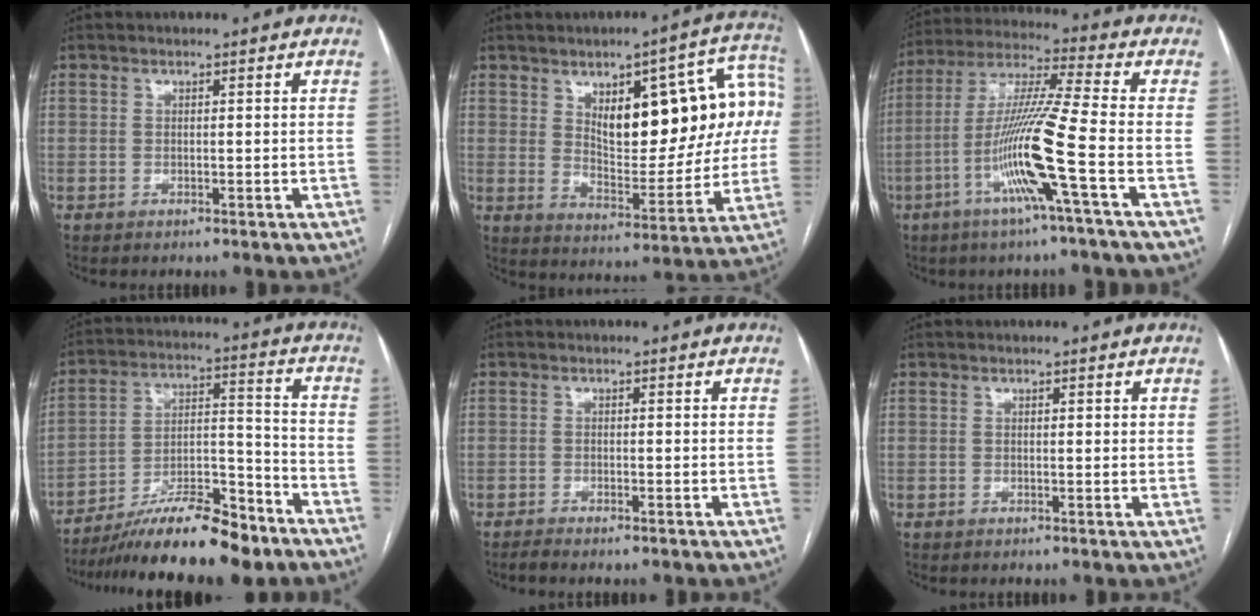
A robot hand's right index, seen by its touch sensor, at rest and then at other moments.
{"total": 19.2, "force": [4.9, 7.5, 16.9], "torque": [-0.225, 0.029, 0.077]}
{"total": 14.0, "force": [-5.0, -1.7, 13.0], "torque": [-0.260, -0.008, -0.102]}
{"total": 16.8, "force": [-13.3, 3.1, 9.7], "torque": [-0.163, 0.012, -0.227]}
{"total": 2.3, "force": [-1.8, 0.2, 1.4], "torque": [-0.022, -0.004, -0.026]}
{"total": 0.6, "force": [0.3, 0.2, 0.5], "torque": [-0.009, 0.000, 0.003]}